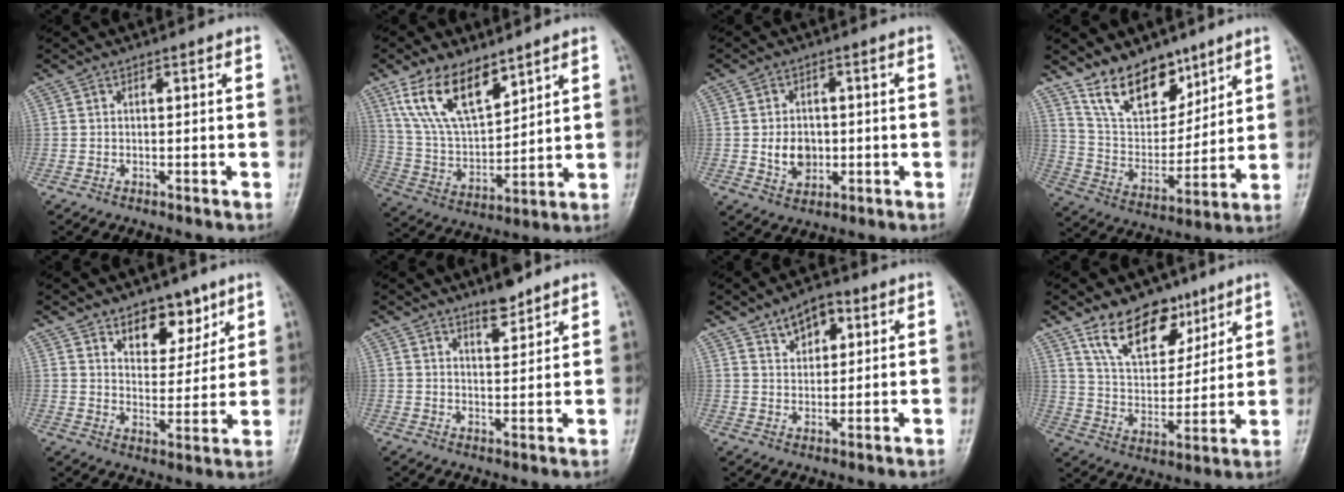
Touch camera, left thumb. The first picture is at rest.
{"total": 14.3, "force": [9.1, 6.5, 9.0], "torque": [-0.143, -0.041, 0.188]}
{"total": 5.9, "force": [-0.6, 4.6, 3.6], "torque": [-0.037, 0.001, -0.005]}
{"total": 14.2, "force": [10.3, 7.5, 6.4], "torque": [-0.066, -0.069, 0.198]}
{"total": 9.3, "force": [6.0, 5.3, 4.8], "torque": [-0.032, -0.038, 0.096]}
{"total": 4.8, "force": [3.8, 1.3, 2.5], "torque": [-0.027, -0.031, 0.062]}
{"total": 6.5, "force": [3.6, 3.9, 3.7], "torque": [-0.030, -0.017, 0.055]}
{"total": 13.8, "force": [9.1, 7.9, 6.8], "torque": [-0.072, -0.059, 0.164]}